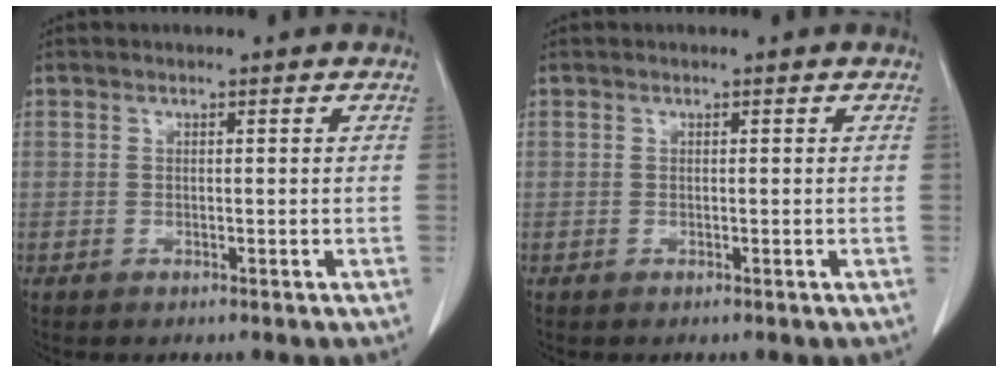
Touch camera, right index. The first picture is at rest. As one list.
[{"total": 0.0}]